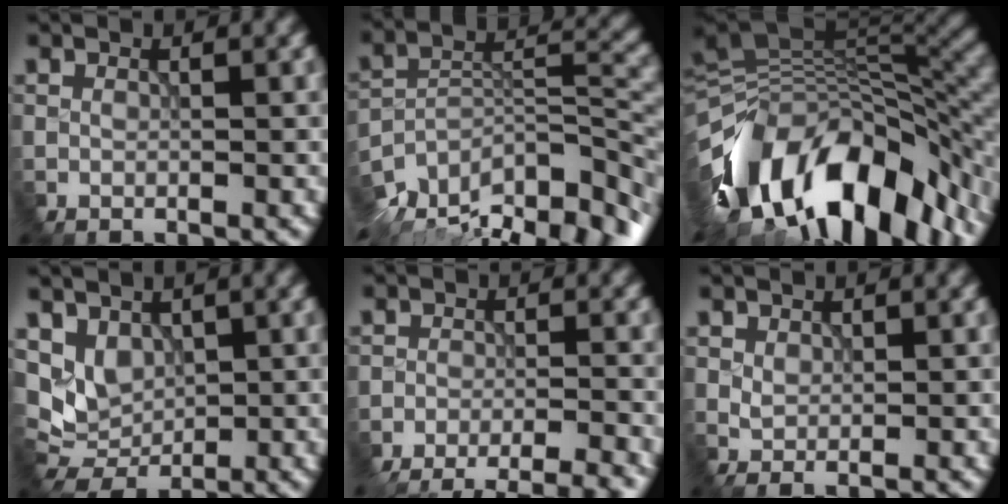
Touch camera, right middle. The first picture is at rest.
{"total": 13.7, "force": [-10.7, 4.6, 7.2], "torque": [-0.162, 0.006, -0.139]}
{"total": 14.4, "force": [-7.1, 6.9, 10.5], "torque": [-0.199, 0.019, -0.110]}
{"total": 2.1, "force": [0.9, 1.7, 0.8], "torque": [-0.042, -0.008, 0.042]}
{"total": 9.3, "force": [-8.6, 1.7, 3.2], "torque": [-0.047, -0.006, -0.081]}
{"total": 0.8, "force": [-0.3, -0.6, -0.4], "torque": [-0.013, 0.001, 0.010]}